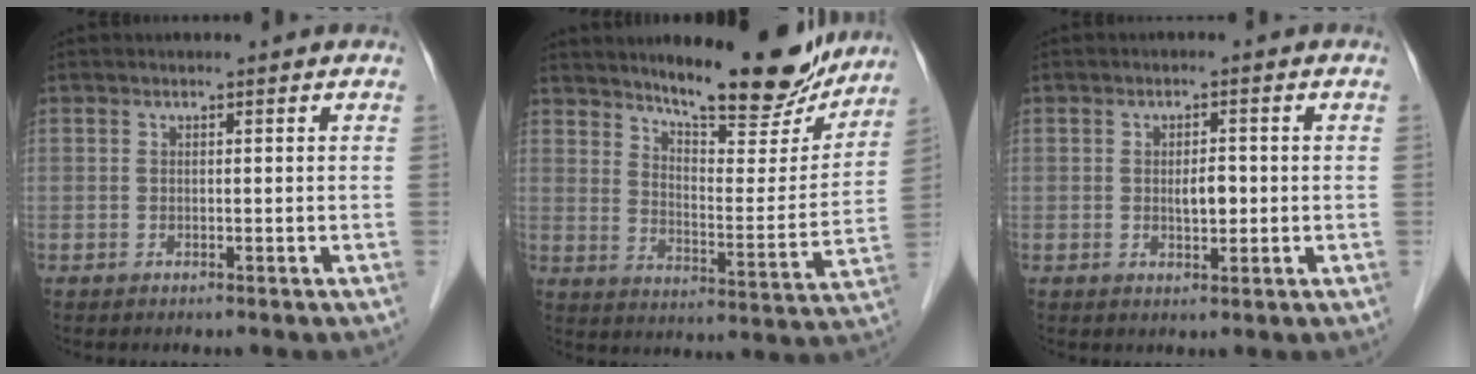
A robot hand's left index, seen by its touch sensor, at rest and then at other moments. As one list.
[{"total": 16.9, "force": [14.4, 3.2, 8.1], "torque": [-0.112, -0.034, 0.203]}, {"total": 2.7, "force": [-0.2, 1.2, 2.4], "torque": [-0.040, 0.001, -0.002]}]